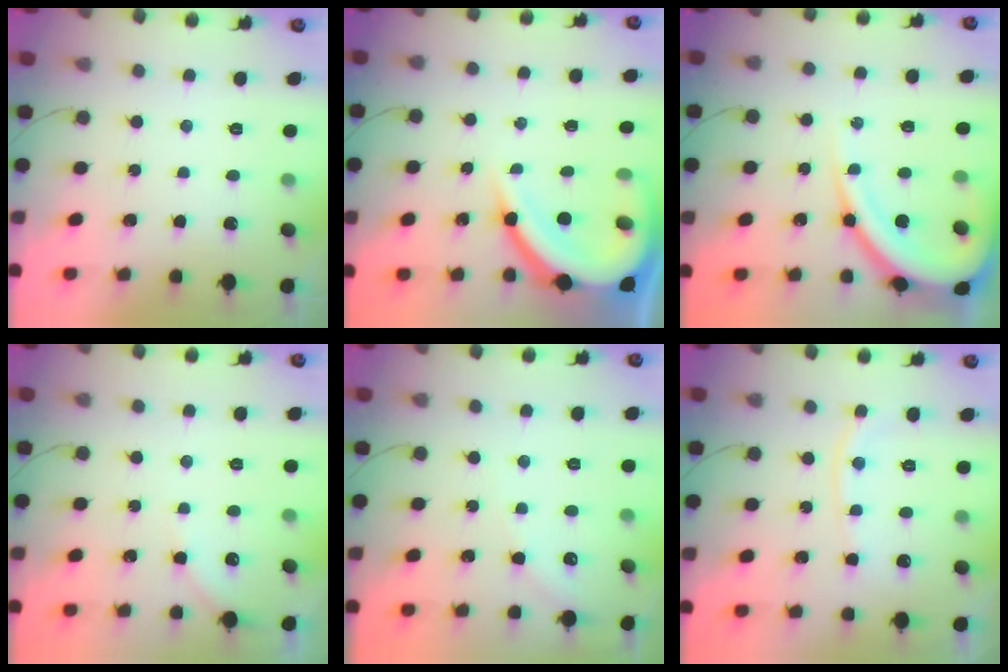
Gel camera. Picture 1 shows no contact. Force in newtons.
{"total": 15.6, "press": 15.6, "slide": 1.3}
{"total": 14.9, "press": 14.8, "slide": 1.5}
{"total": 2.4, "press": 2.4, "slide": 0.4}
{"total": 3.8, "press": 3.7, "slide": 0.6}
{"total": 8.9, "press": 8.9, "slide": 1.2}